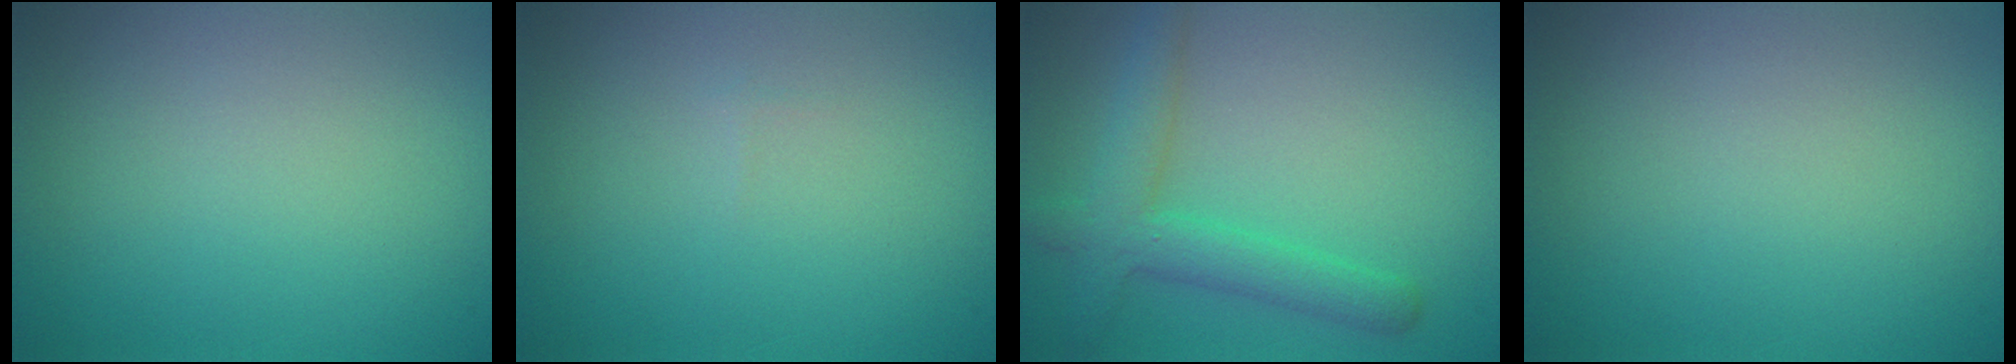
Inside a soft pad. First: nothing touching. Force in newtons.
{"total": 0.0}
{"total": 4.1, "press": 4.1, "slide": 0.2}
{"total": 0.0}